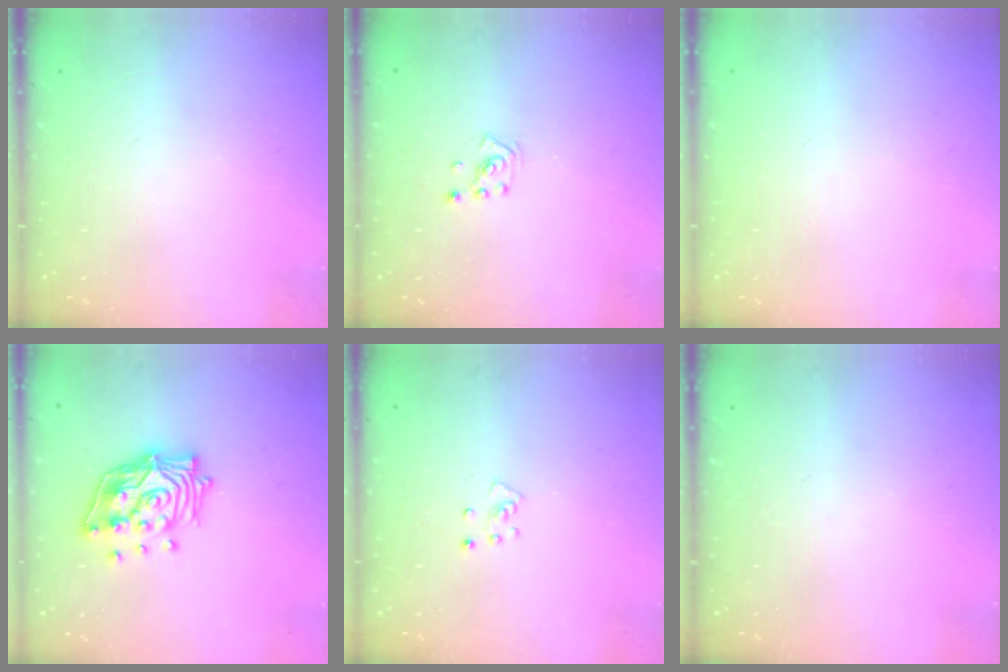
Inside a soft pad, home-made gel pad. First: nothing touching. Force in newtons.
{"total": 2.0, "press": 2.0, "slide": 0.6}
{"total": 0.0}
{"total": 14.6, "press": 14.5, "slide": 1.8}
{"total": 3.5, "press": 3.5, "slide": 0.3}
{"total": 0.0}